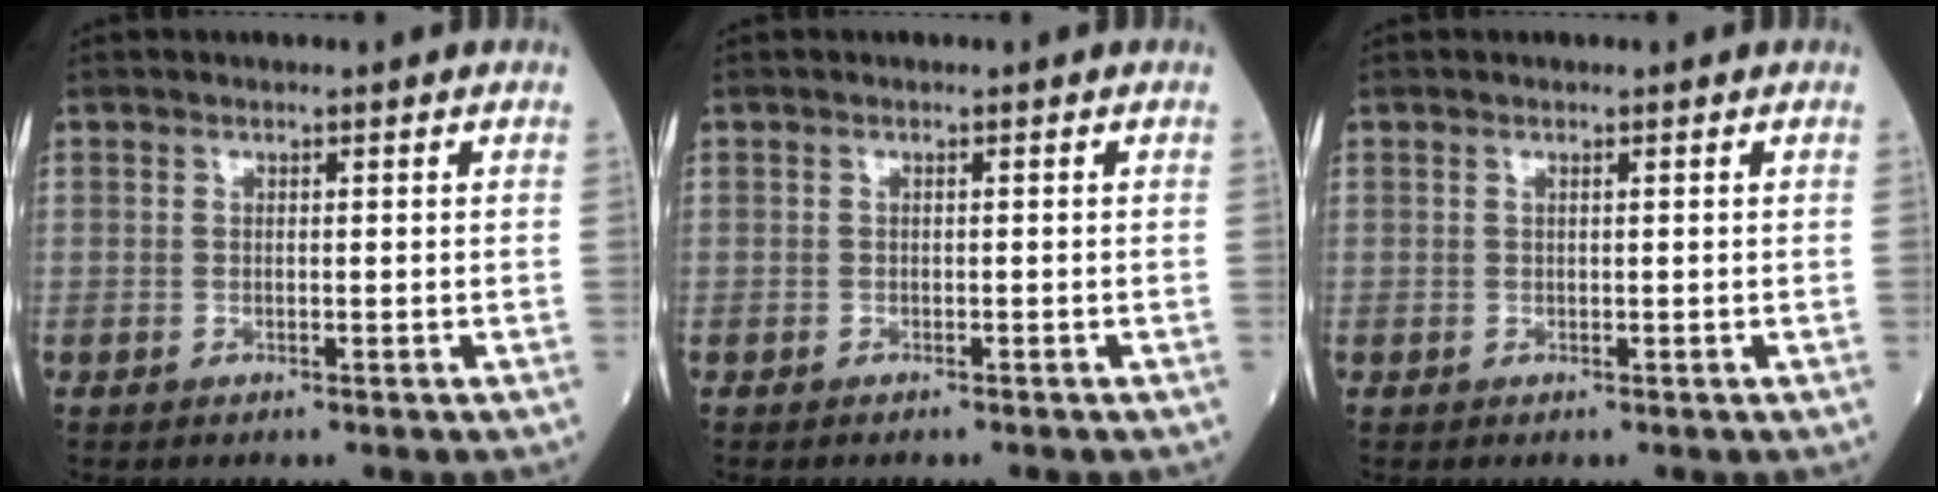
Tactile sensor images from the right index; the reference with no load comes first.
{"total": 0.7, "force": [-0.6, 0.1, 0.3], "torque": [-0.007, -0.001, -0.009]}
{"total": 0.0}